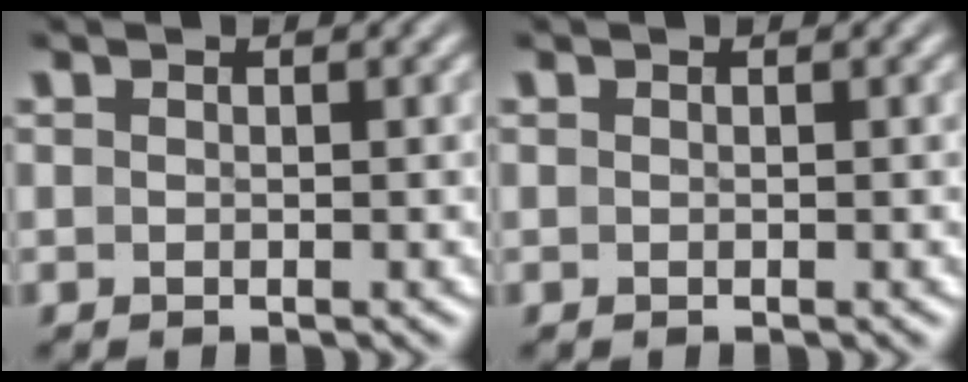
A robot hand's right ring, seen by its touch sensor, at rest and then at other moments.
{"total": 0.0}